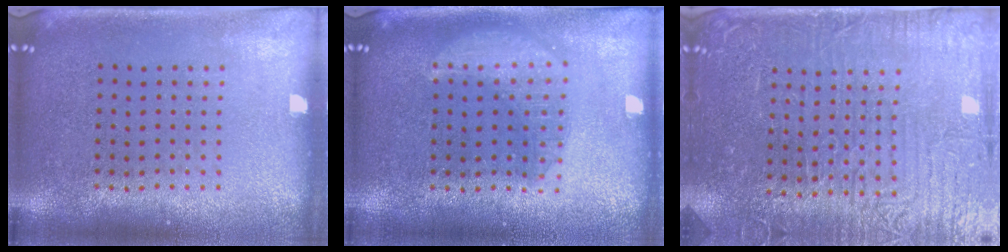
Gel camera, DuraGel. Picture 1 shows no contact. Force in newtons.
{"total": 2.8, "press": 2.8, "slide": 0.3}
{"total": 4.8, "press": 4.5, "slide": 1.7}